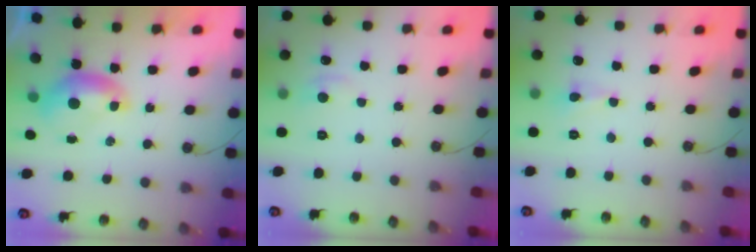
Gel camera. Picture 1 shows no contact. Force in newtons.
{"total": 0.9, "press": 0.3, "slide": 0.8}
{"total": 1.2, "press": 1.1, "slide": 0.6}